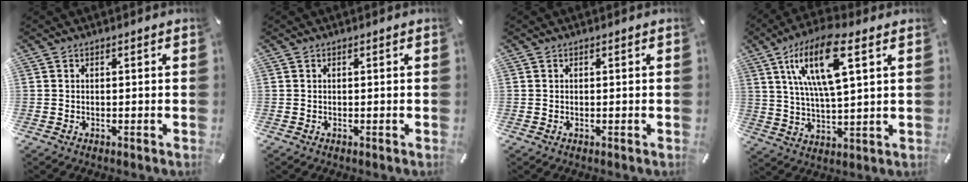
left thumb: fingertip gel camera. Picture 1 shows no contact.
{"total": 0.0}
{"total": 0.0}
{"total": 15.7, "force": [7.0, 4.8, 13.3], "torque": [-0.267, -0.007, 0.112]}